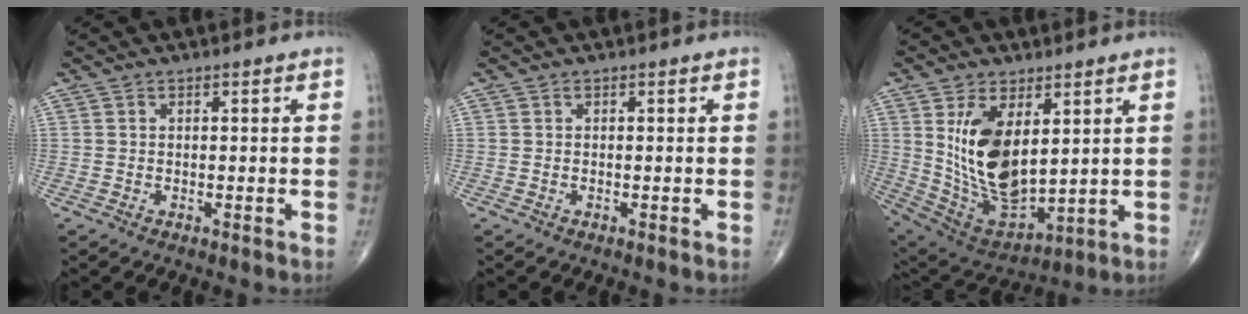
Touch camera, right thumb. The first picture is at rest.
{"total": 0.0}
{"total": 16.6, "force": [4.0, 8.7, 13.6], "torque": [-0.234, -0.024, 0.100]}